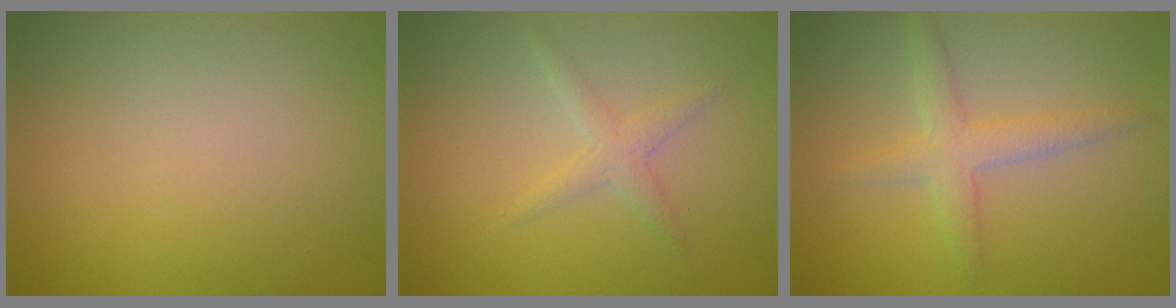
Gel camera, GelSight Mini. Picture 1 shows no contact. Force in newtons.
{"total": 1.6, "press": 1.6, "slide": 0.1}
{"total": 2.5, "press": 2.5, "slide": 0.2}